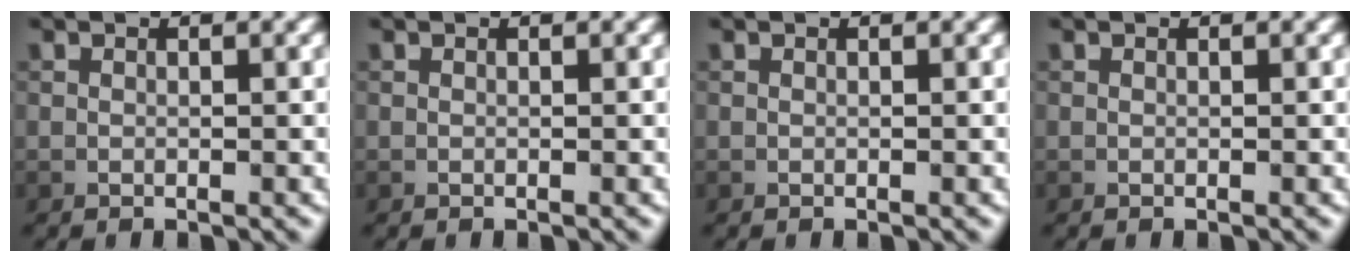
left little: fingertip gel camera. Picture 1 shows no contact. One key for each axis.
{"total": 0.0}
{"total": 0.0}
{"total": 0.0}